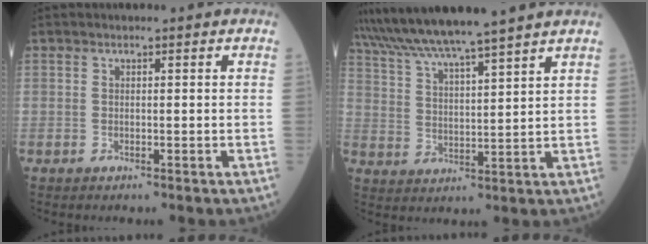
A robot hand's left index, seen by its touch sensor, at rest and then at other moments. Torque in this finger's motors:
{"motor_torque": [1.05, -1.09, 0.72, 0.21]}